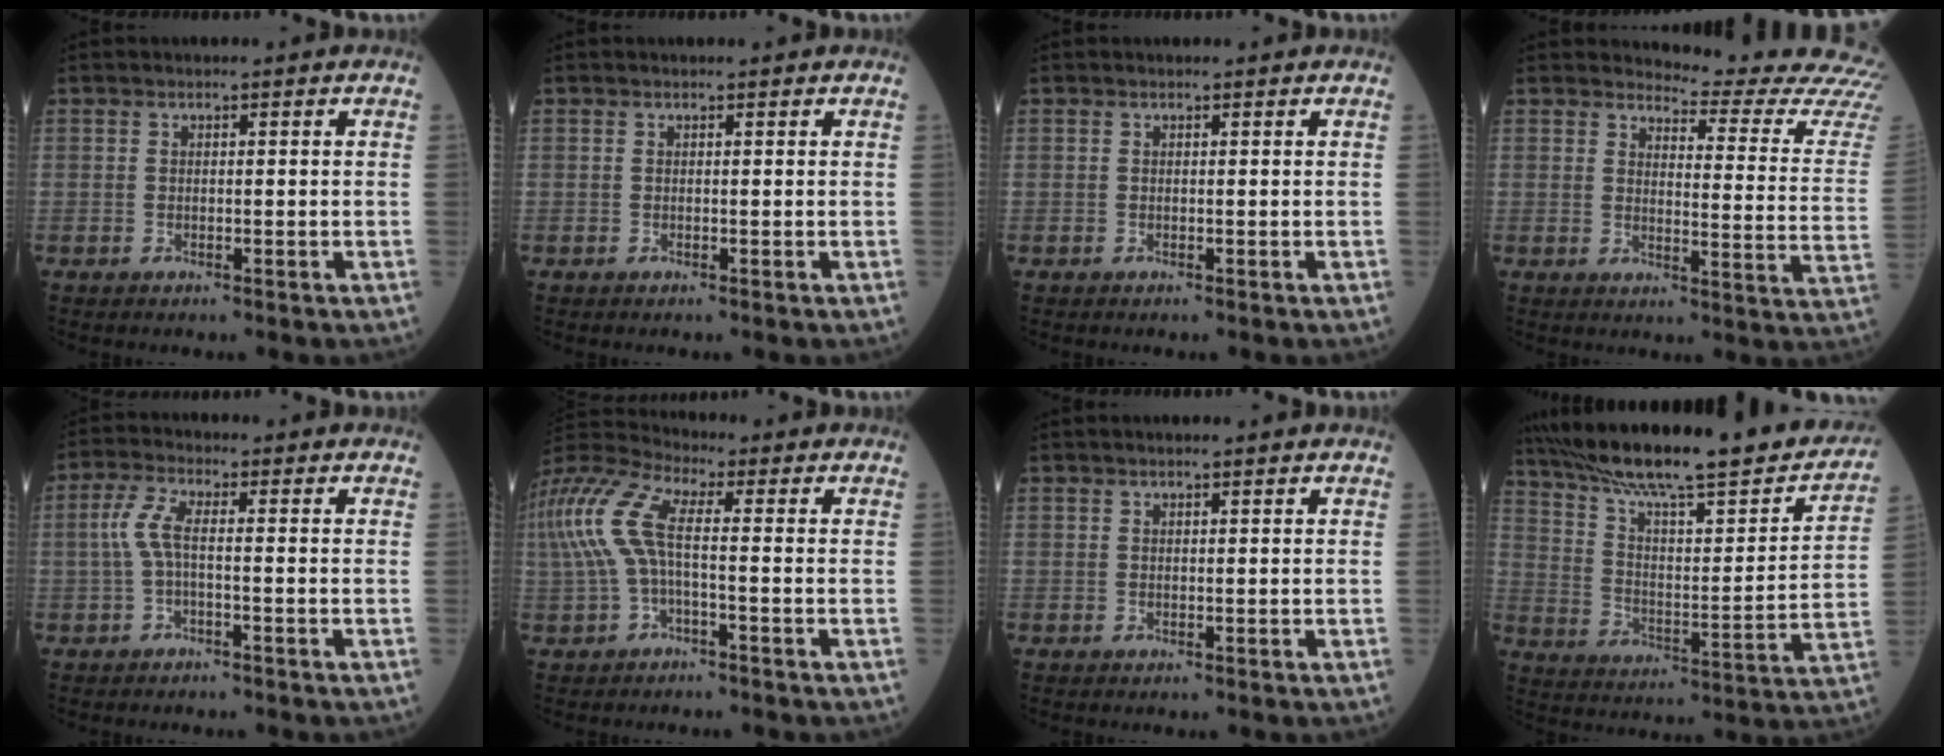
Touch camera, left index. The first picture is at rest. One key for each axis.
{"total": 0.0}
{"total": 0.0}
{"total": 16.9, "fx": 16.7, "fy": -0.3, "fz": 2.4, "tx": -0.019, "ty": -0.153, "tz": 0.166}
{"total": 4.0, "fx": -0.4, "fy": 0.6, "fz": 4.0, "tx": -0.097, "ty": 0.013, "tz": -0.010}
{"total": 9.3, "fx": 0.1, "fy": 2.3, "fz": 9.0, "tx": -0.219, "ty": 0.040, "tz": -0.004}
{"total": 1.8, "fx": 1.6, "fy": 0.0, "fz": 0.8, "tx": -0.009, "ty": 0.017, "tz": 0.023}
{"total": 28.2, "fx": 23.6, "fy": 4.2, "fz": 14.8, "tx": -0.239, "ty": -0.019, "tz": 0.334}